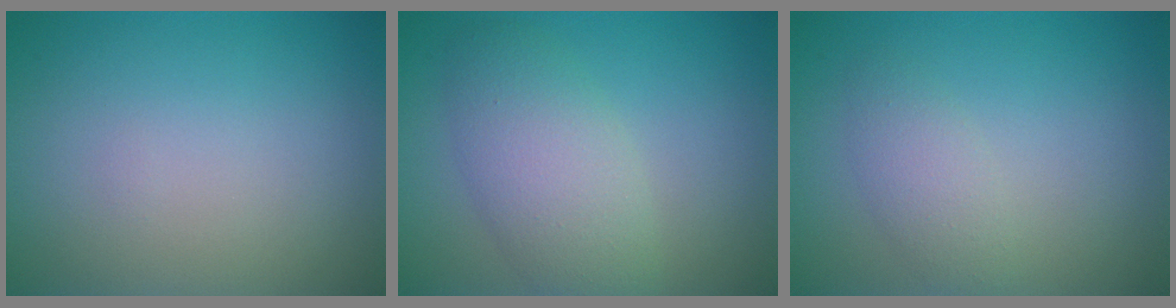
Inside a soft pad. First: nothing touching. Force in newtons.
{"total": 4.9, "press": 4.9, "slide": 0.4}
{"total": 2.1, "press": 2.1, "slide": 0.1}